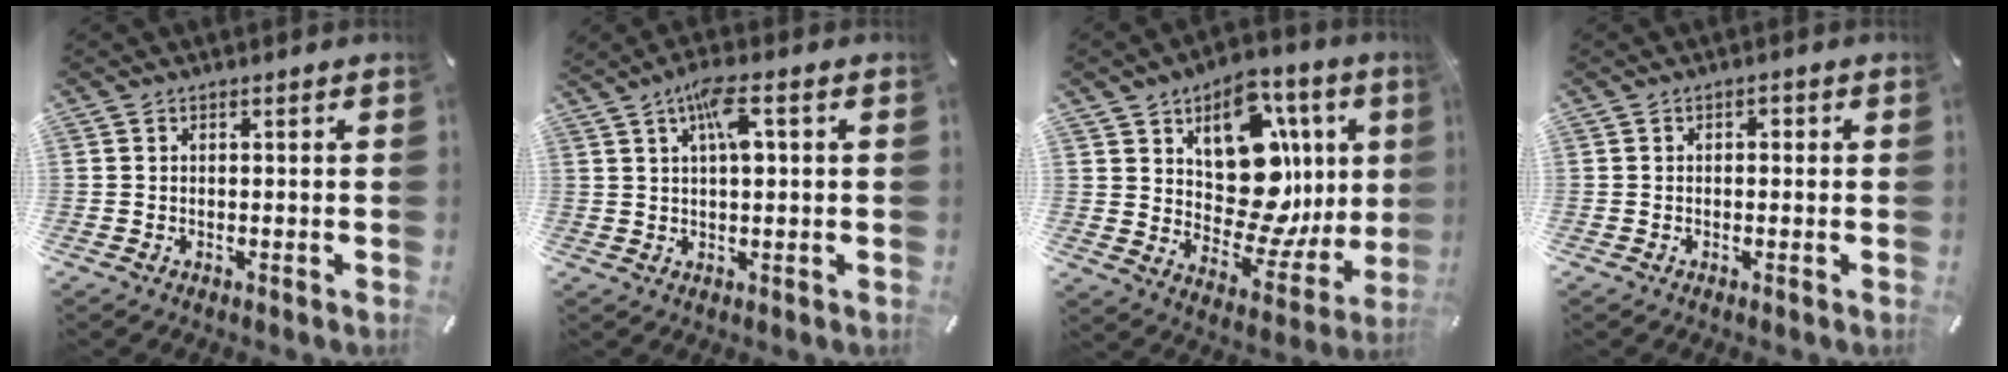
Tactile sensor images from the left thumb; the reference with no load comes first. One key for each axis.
{"total": 6.9, "fx": 2.5, "fy": 2.2, "fz": 6.0, "tx": -0.117, "ty": 0.005, "tz": 0.039}
{"total": 19.1, "fx": 5.3, "fy": 13.1, "fz": 12.8, "tx": -0.156, "ty": -0.052, "tz": 0.094}
{"total": 1.2, "fx": -0.2, "fy": 0.8, "fz": 0.9, "tx": -0.018, "ty": 0.006, "tz": -0.007}